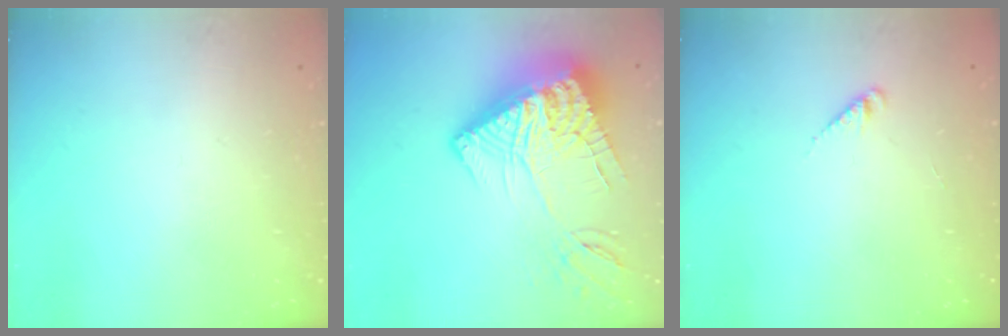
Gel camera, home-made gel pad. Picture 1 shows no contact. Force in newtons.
{"total": 19.7, "press": 19.5, "slide": 2.6}
{"total": 1.9, "press": 1.9, "slide": 0.4}